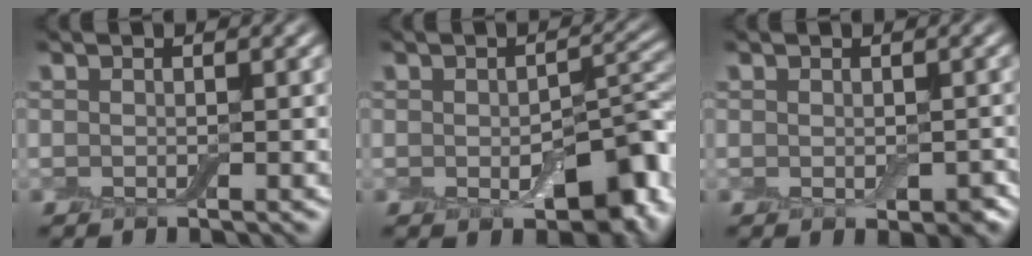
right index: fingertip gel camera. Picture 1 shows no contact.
{"total": 6.9, "force": [-2.3, 3.7, 5.3], "torque": [-0.072, -0.009, -0.027]}
{"total": 1.9, "force": [-0.4, 1.1, 1.4], "torque": [-0.022, -0.011, 0.000]}